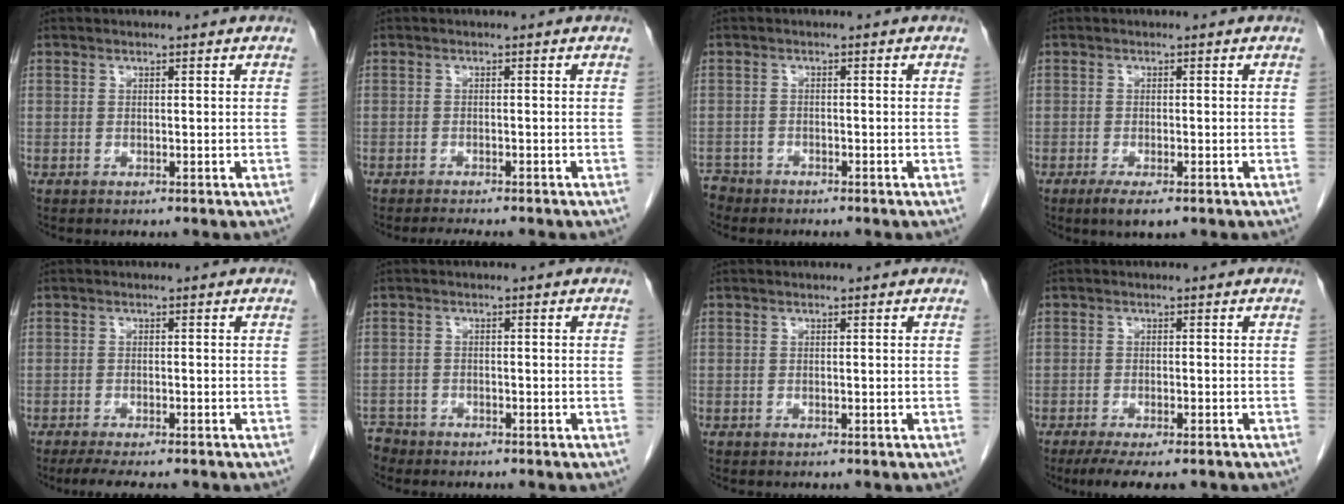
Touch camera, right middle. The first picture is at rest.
{"total": 4.1, "force": [-3.6, 0.7, 1.7], "torque": [-0.021, -0.007, -0.048]}
{"total": 2.4, "force": [-2.2, 0.8, -0.4], "torque": [0.006, -0.003, -0.043]}
{"total": 3.4, "force": [-2.1, 0.8, 2.6], "torque": [-0.046, -0.007, -0.031]}
{"total": 7.3, "force": [-6.1, 1.4, 3.8], "torque": [-0.053, -0.012, -0.091]}
{"total": 2.5, "force": [-2.3, 0.7, -0.5], "torque": [0.009, -0.004, -0.045]}
{"total": 0.0}
{"total": 7.8, "force": [-6.0, 1.7, 4.6], "torque": [-0.065, -0.014, -0.091]}